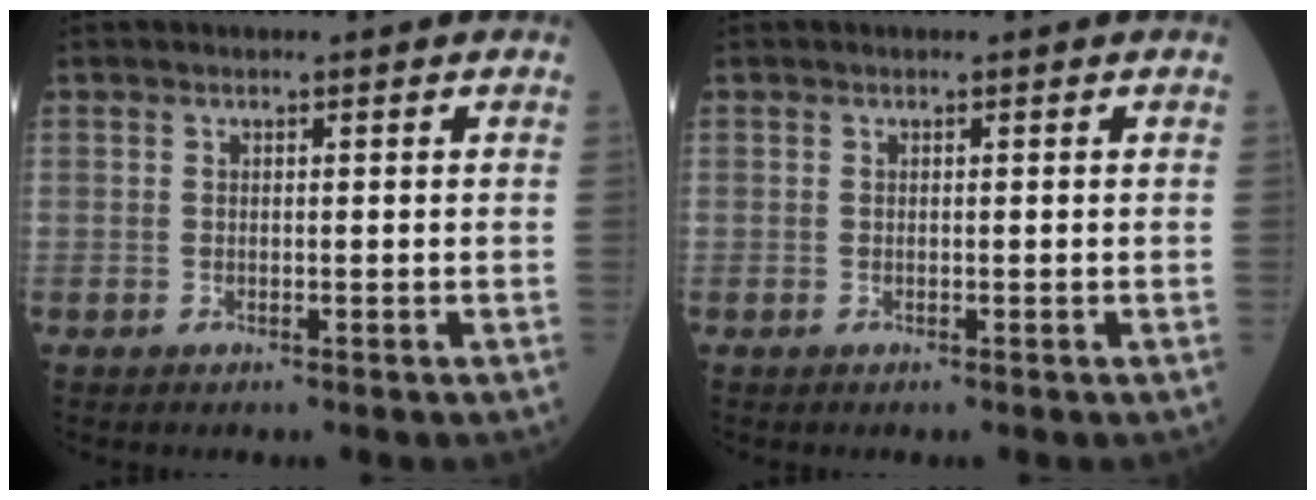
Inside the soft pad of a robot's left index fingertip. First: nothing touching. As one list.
[{"total": 0.0}]